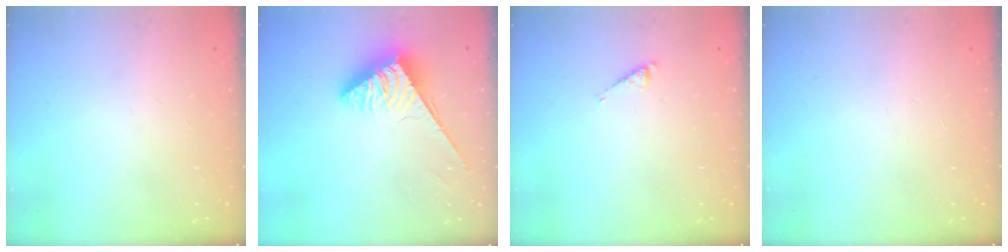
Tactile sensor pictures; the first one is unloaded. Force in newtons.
{"total": 3.6, "press": 3.5, "slide": 0.6}
{"total": 2.7, "press": 2.7, "slide": 0.4}
{"total": 0.0}